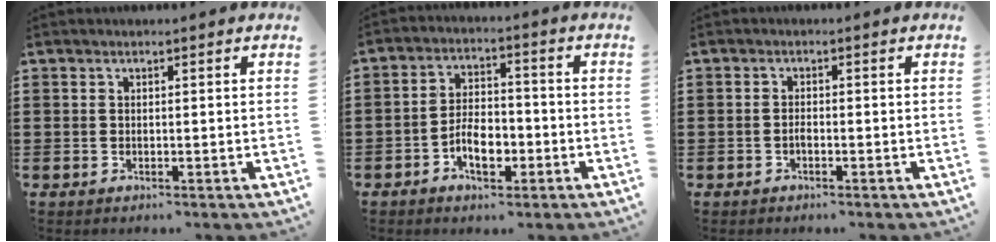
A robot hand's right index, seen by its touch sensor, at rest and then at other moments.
{"total": 6.2, "force": [-2.7, 3.4, 4.5], "torque": [-0.082, 0.004, -0.052]}
{"total": 0.9, "force": [-0.6, 0.4, 0.5], "torque": [-0.013, -0.003, -0.010]}